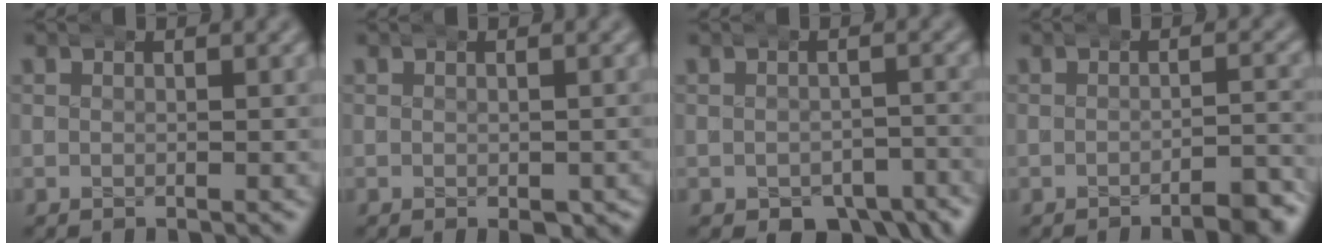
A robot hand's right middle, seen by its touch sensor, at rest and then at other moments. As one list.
[{"total": 2.7, "force": [-1.2, 1.1, 2.1], "torque": [-0.024, -0.009, -0.018]}, {"total": 6.3, "force": [-4.8, 3.0, 2.8], "torque": [-0.027, -0.016, -0.066]}, {"total": 3.7, "force": [-2.9, 0.8, 2.2], "torque": [-0.028, 0.006, -0.053]}]